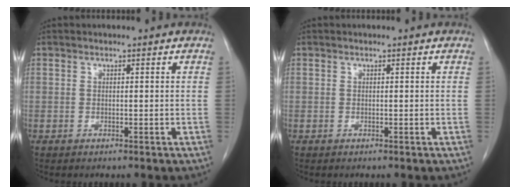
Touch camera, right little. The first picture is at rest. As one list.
[{"total": 0.0}]